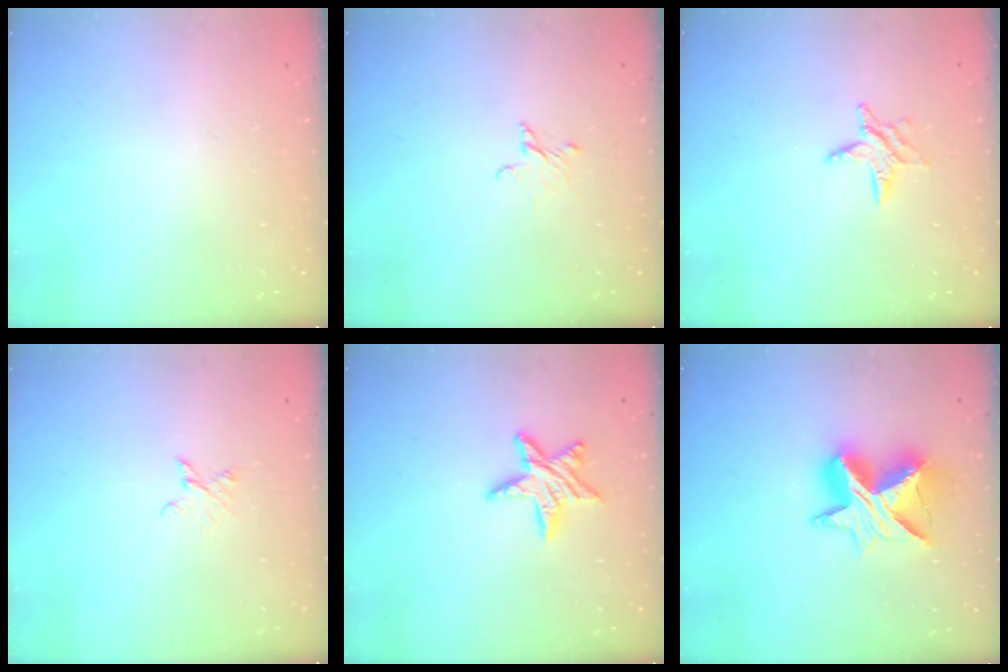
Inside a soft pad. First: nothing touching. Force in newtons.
{"total": 2.5, "press": 2.5, "slide": 0.2}
{"total": 5.2, "press": 5.1, "slide": 0.5}
{"total": 2.5, "press": 2.5, "slide": 0.3}
{"total": 10.1, "press": 10.1, "slide": 0.5}
{"total": 13.8, "press": 13.7, "slide": 0.9}